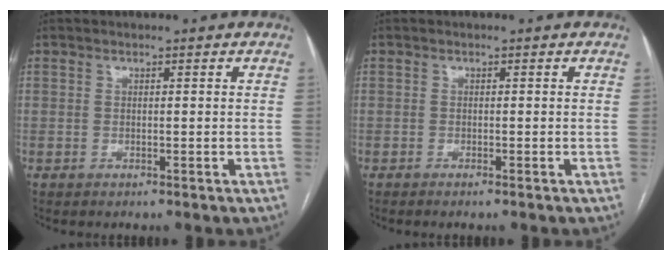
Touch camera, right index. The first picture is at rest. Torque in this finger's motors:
{"motor_torque": [0.01, -0.04, -0.02, 0.01]}